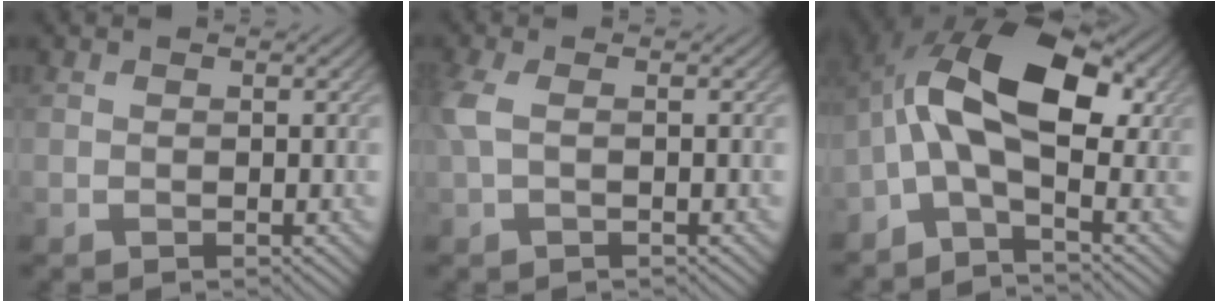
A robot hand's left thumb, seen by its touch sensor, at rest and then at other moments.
{"total": 2.5, "force": [0.2, 0.7, 2.4], "torque": [-0.064, 0.006, -0.003]}
{"total": 11.2, "force": [-0.3, 5.2, 9.9], "torque": [-0.184, 0.027, -0.026]}